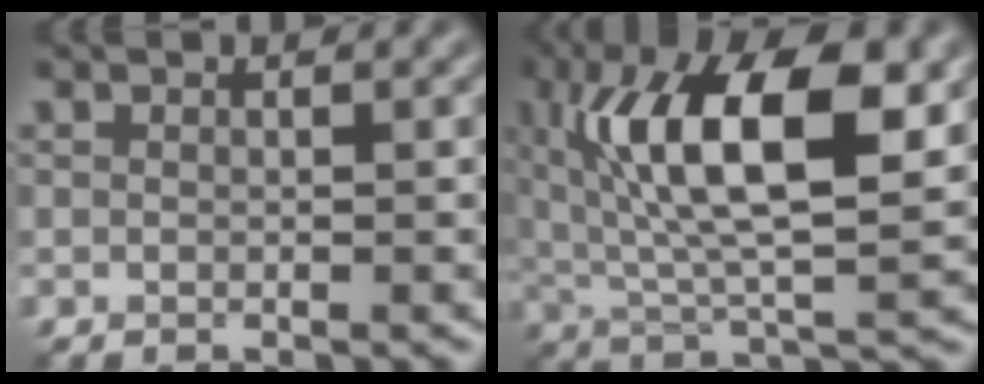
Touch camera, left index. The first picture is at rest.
{"total": 11.7, "force": [3.6, 4.2, 10.4], "torque": [-0.174, 0.006, 0.060]}